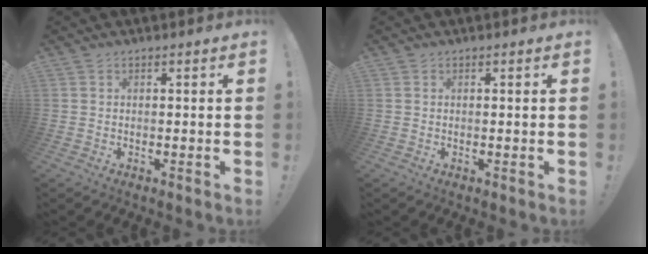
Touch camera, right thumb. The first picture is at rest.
{"total": 0.0}